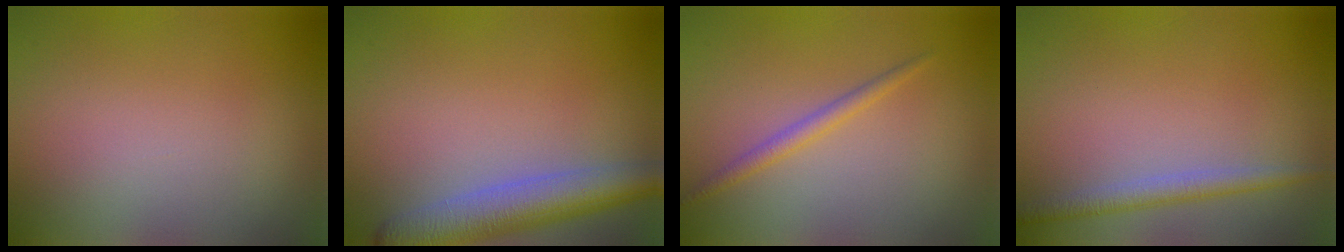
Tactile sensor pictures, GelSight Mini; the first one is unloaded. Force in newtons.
{"total": 5.7, "press": 5.7, "slide": 0.3}
{"total": 1.5, "press": 1.5, "slide": 0.1}
{"total": 2.1, "press": 2.1, "slide": 0.0}